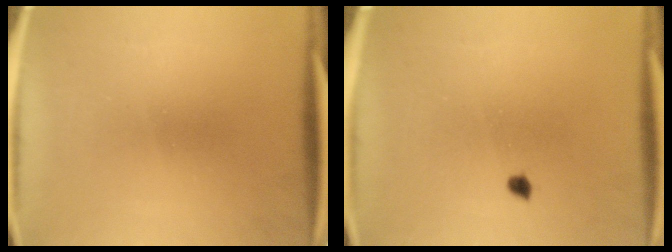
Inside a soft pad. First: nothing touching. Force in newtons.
{"total": 1.1}